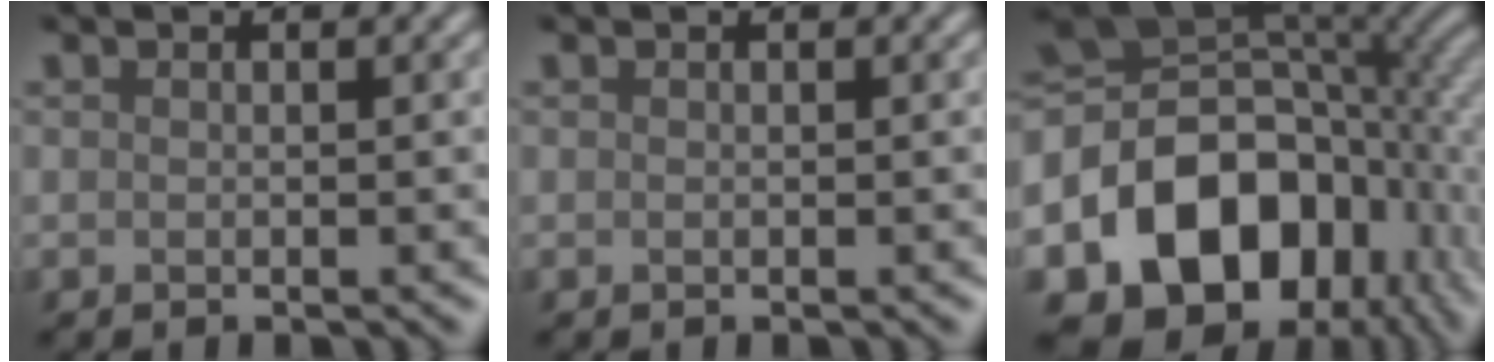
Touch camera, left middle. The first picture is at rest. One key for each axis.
{"total": 0.0}
{"total": 16.6, "fx": -5.0, "fy": 12.0, "fz": 10.3, "tx": -0.178, "ty": -0.020, "tz": -0.077}